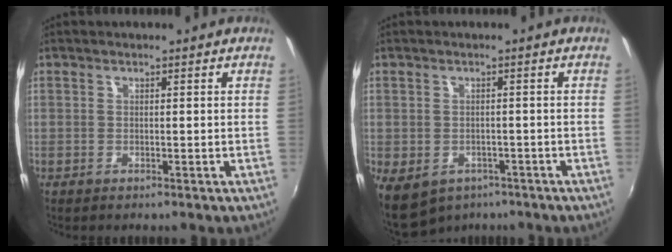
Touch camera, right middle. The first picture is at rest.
{"total": 7.2, "force": [-4.6, 4.6, 3.0], "torque": [-0.068, -0.027, -0.059]}